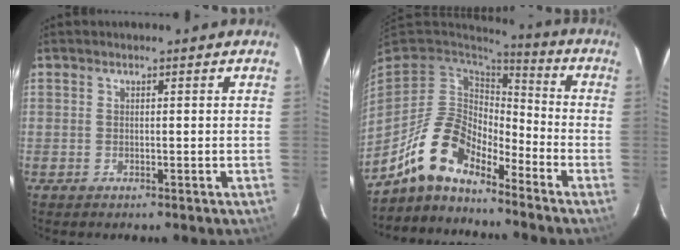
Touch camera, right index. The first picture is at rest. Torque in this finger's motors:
{"motor_torque": [0.69, -0.71, -0.16, -0.21]}